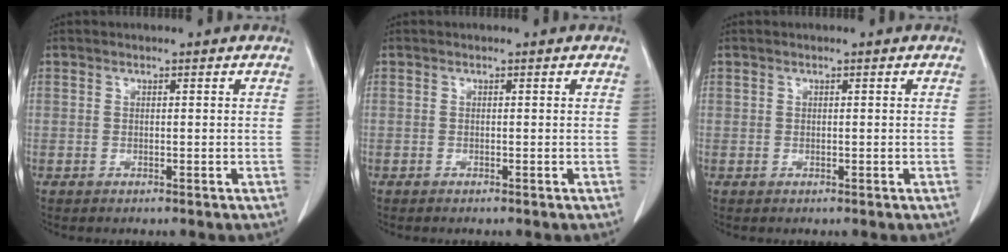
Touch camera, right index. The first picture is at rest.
{"total": 0.0}
{"total": 0.0}